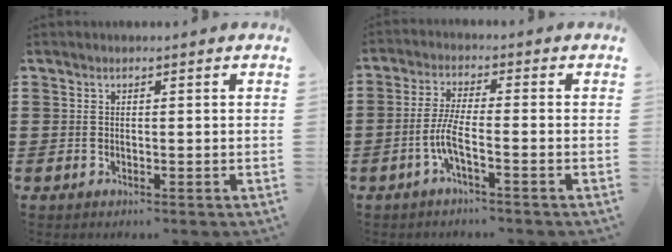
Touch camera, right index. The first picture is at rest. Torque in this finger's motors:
{"motor_torque": [1.03, 1.11, 0.14, 0.03]}